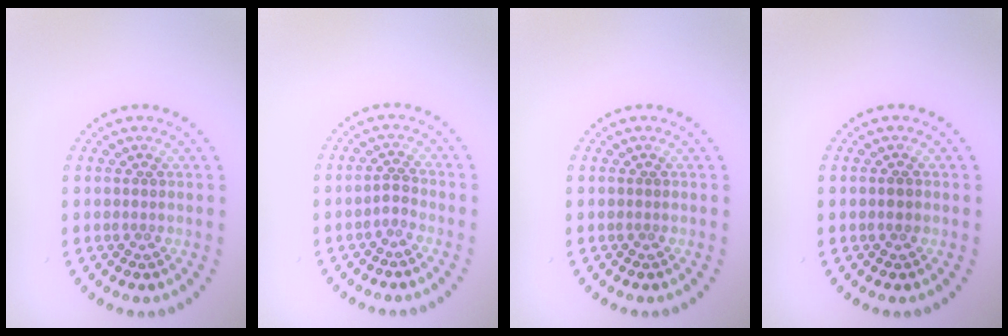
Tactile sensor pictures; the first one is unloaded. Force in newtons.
{"total": 1.0, "press": 0.8, "slide": 0.5}
{"total": 0.0}
{"total": 0.8, "press": 0.8, "slide": 0.1}